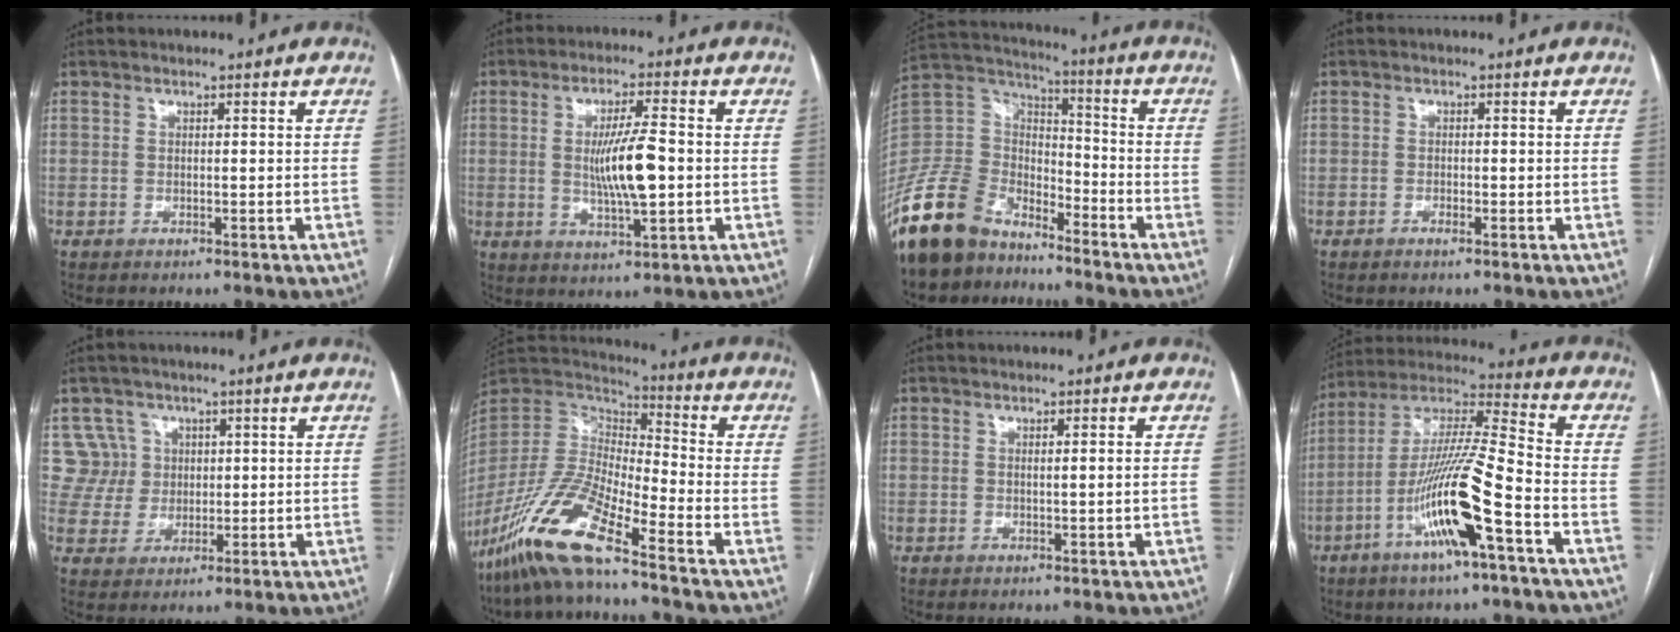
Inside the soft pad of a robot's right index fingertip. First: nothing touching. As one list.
[{"total": 8.6, "force": [-0.3, 1.1, 8.5], "torque": [-0.157, -0.005, -0.005]}, {"total": 15.4, "force": [-12.1, 7.9, 5.3], "torque": [-0.124, 0.032, -0.236]}, {"total": 1.0, "force": [-0.7, 0.2, 0.7], "torque": [-0.014, 0.000, -0.011]}, {"total": 5.9, "force": [2.3, 5.4, -0.5], "torque": [0.018, 0.015, 0.051]}, {"total": 15.0, "force": [-10.2, 1.7, 10.8], "torque": [-0.224, -0.016, -0.198]}, {"total": 1.2, "force": [0.0, -0.2, 1.2], "torque": [-0.019, 0.001, 0.002]}, {"total": 16.9, "force": [-6.8, 0.9, 15.4], "torque": [-0.305, -0.005, -0.125]}]